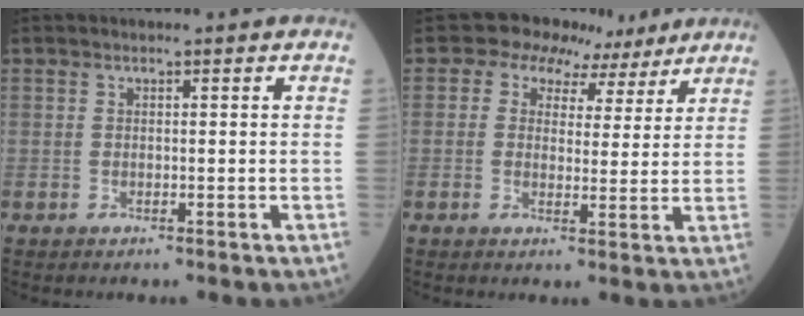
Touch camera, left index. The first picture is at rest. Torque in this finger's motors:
{"motor_torque": [0.39, -0.32, -0.23, -0.07]}